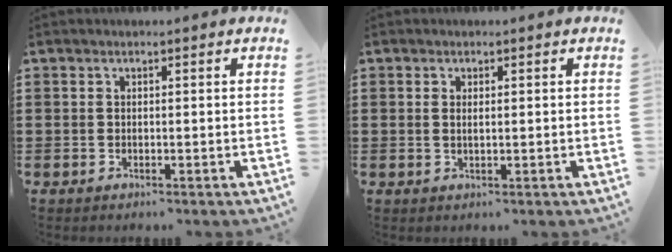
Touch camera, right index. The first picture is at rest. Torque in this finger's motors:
{"motor_torque": [-0.33, 0.13, -0.06, -0.01]}